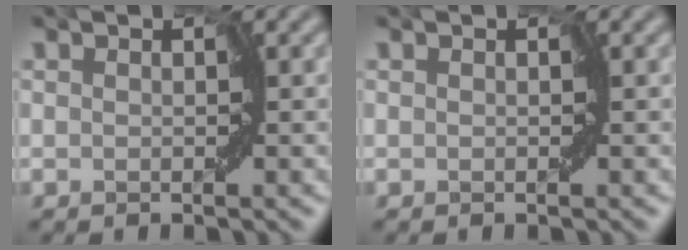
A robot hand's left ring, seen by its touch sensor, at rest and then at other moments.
{"total": 0.0}